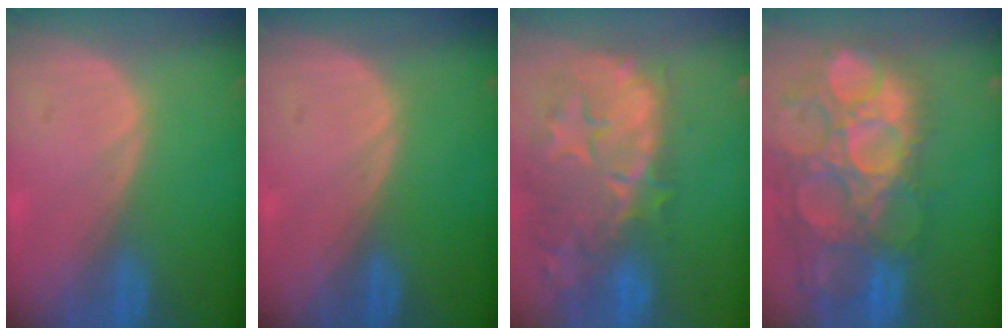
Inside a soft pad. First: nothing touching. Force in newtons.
{"total": 0.0}
{"total": 14.6, "press": 11.8, "slide": 8.6}
{"total": 15.4, "press": 12.7, "slide": 8.7}